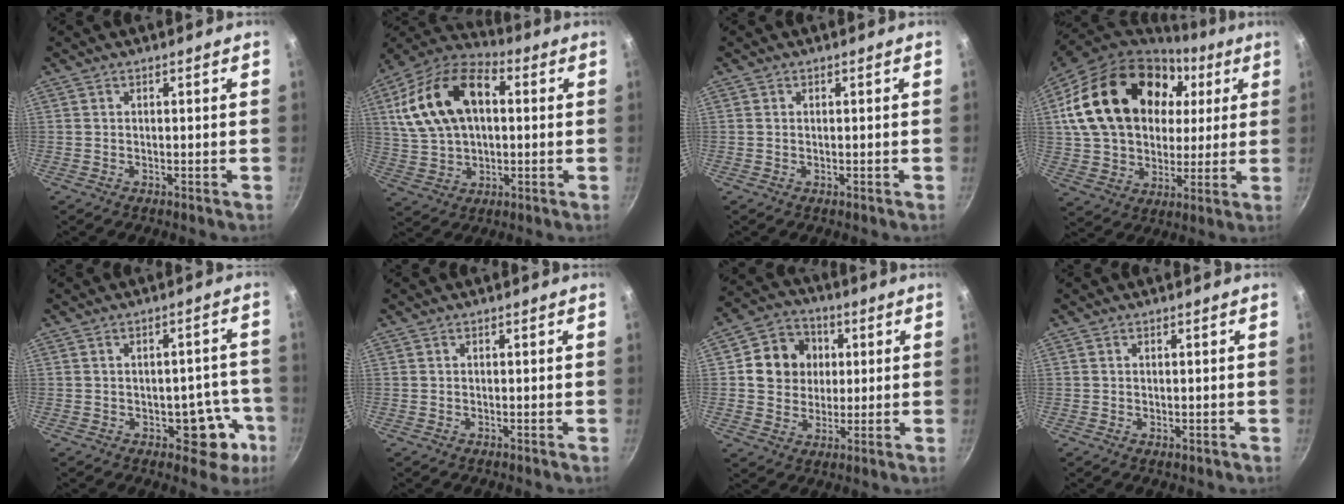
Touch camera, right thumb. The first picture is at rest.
{"total": 19.6, "force": [3.8, 12.1, 14.9], "torque": [-0.266, 0.027, 0.060]}
{"total": 0.0}
{"total": 27.5, "force": [7.7, 19.6, 17.7], "torque": [-0.300, 0.017, 0.141]}
{"total": 9.0, "force": [-3.4, 5.5, 6.2], "torque": [-0.014, 0.033, -0.036]}
{"total": 0.0}
{"total": 11.1, "force": [2.2, 9.9, 4.5], "torque": [-0.043, 0.011, 0.031]}
{"total": 0.8, "force": [-0.1, 0.3, 0.7], "torque": [-0.010, -0.001, -0.002]}